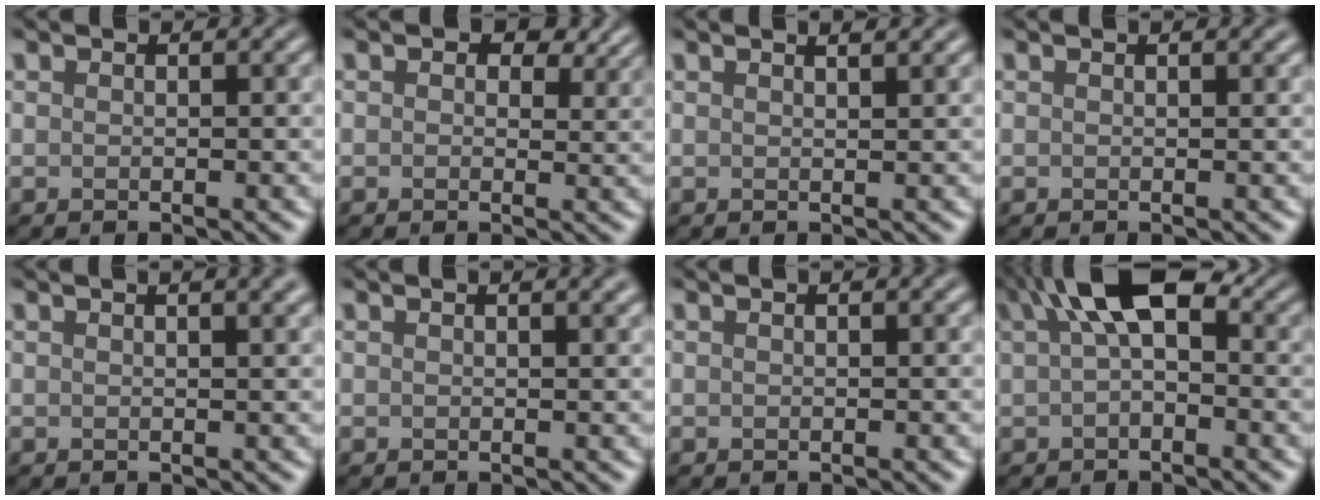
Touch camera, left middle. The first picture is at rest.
{"total": 3.7, "force": [1.8, 2.1, 2.5], "torque": [-0.032, -0.002, 0.021]}
{"total": 2.2, "force": [1.5, 0.8, 1.3], "torque": [-0.001, 0.008, -0.004]}
{"total": 1.2, "force": [0.7, 0.3, 1.0], "torque": [-0.010, 0.005, 0.007]}
{"total": 3.2, "force": [1.6, 1.2, 2.4], "torque": [-0.011, 0.010, 0.000]}
{"total": 1.8, "force": [1.0, 0.5, 1.4], "torque": [-0.013, 0.003, 0.007]}
{"total": 0.8, "force": [0.3, 0.1, 0.7], "torque": [-0.012, 0.008, 0.005]}
{"total": 6.1, "force": [1.8, 2.8, 5.1], "torque": [-0.078, 0.020, 0.017]}